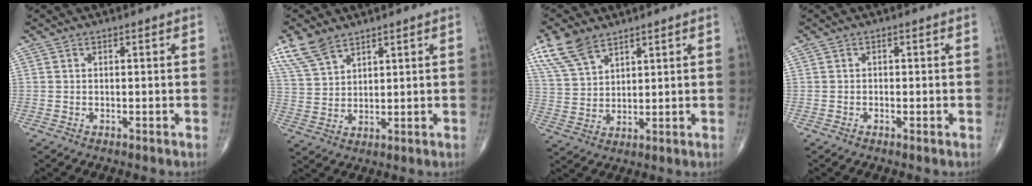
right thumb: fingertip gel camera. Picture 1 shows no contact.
{"total": 7.3, "force": [5.3, 3.5, 3.5], "torque": [-0.066, -0.015, 0.114]}
{"total": 8.9, "force": [6.1, 4.4, 4.7], "torque": [-0.090, -0.016, 0.129]}
{"total": 0.6, "force": [-0.2, 0.4, 0.4], "torque": [-0.006, -0.001, -0.007]}